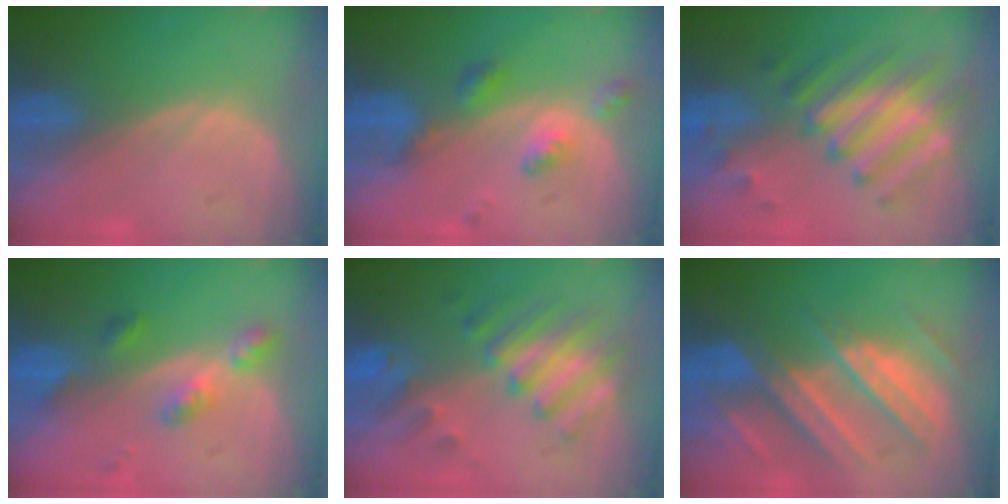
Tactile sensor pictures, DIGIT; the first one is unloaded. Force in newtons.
{"total": 5.2, "press": 4.6, "slide": 2.6}
{"total": 8.3, "press": 8.3, "slide": 0.7}
{"total": 4.6, "press": 4.2, "slide": 1.9}
{"total": 7.4, "press": 7.3, "slide": 1.1}
{"total": 10.2, "press": 9.0, "slide": 4.7}